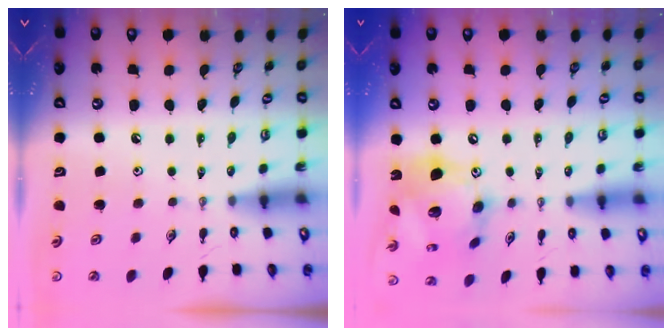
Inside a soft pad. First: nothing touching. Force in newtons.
{"total": 19.4, "press": 19.2, "slide": 2.0}